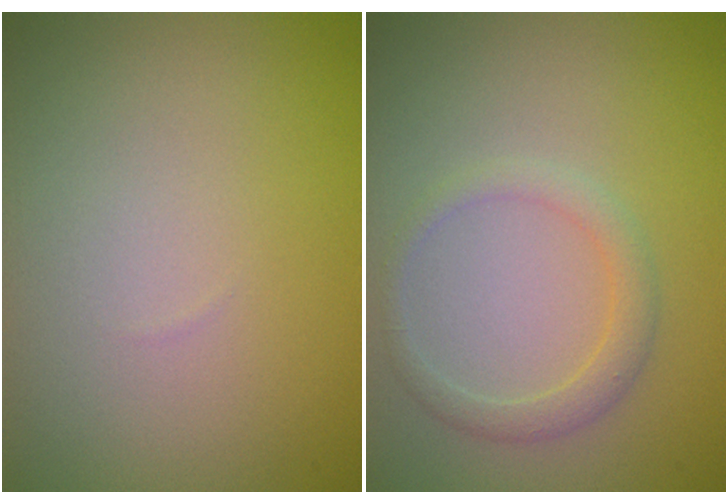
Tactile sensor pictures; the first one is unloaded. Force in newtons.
{"total": 1.9, "press": 1.9, "slide": 0.1}